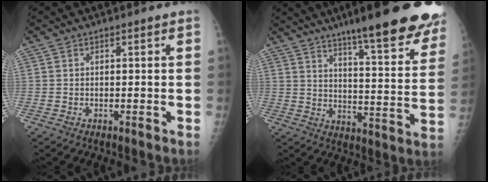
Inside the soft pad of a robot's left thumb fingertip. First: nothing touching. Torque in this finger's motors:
{"motor_torque": [3.88, 1.13, 1.60, -1.08, 0.28]}